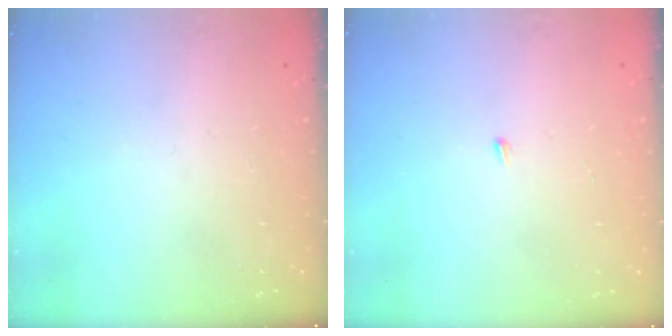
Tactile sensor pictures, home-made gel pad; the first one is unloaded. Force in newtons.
{"total": 3.3, "press": 3.3, "slide": 0.2}